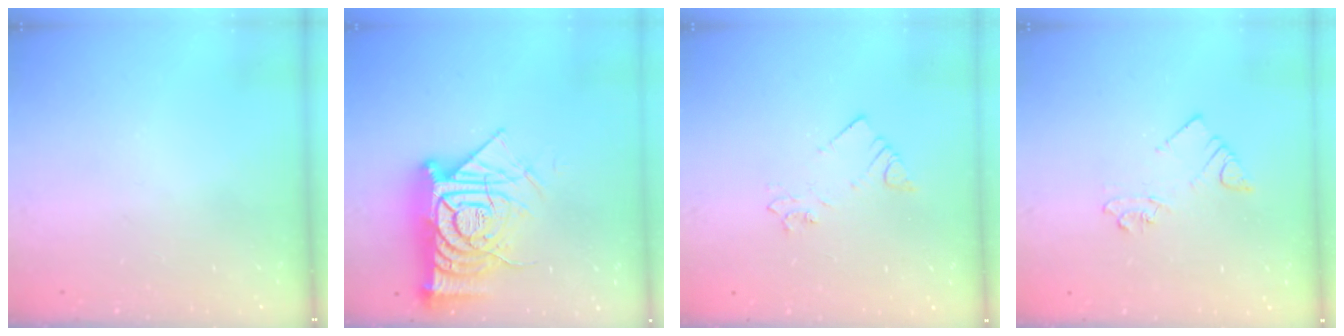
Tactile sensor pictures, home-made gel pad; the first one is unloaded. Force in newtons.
{"total": 19.4, "press": 19.3, "slide": 2.0}
{"total": 3.1, "press": 3.1, "slide": 0.4}
{"total": 3.4, "press": 3.3, "slide": 0.3}